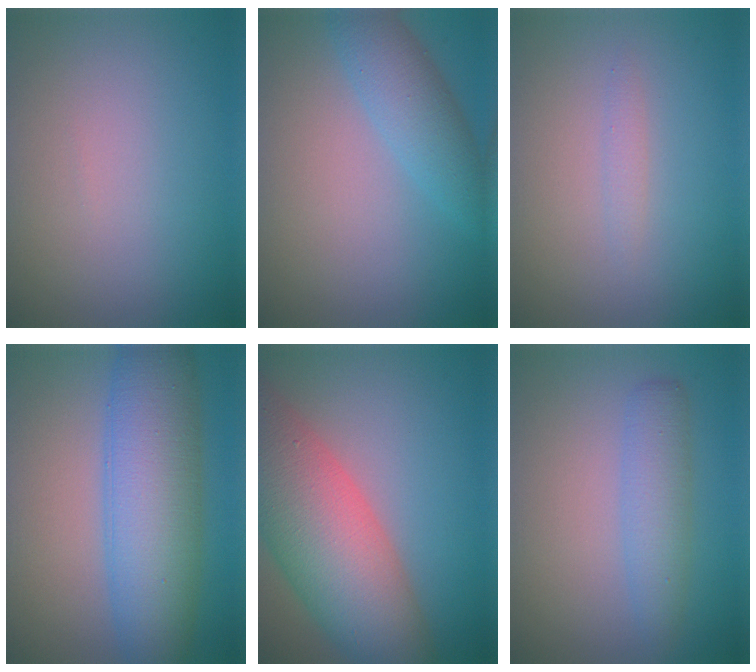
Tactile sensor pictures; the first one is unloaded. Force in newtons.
{"total": 3.9, "press": 3.9, "slide": 0.1}
{"total": 0.8, "press": 0.8, "slide": 0.0}
{"total": 9.5, "press": 9.5, "slide": 0.3}
{"total": 11.5, "press": 11.5, "slide": 0.8}
{"total": 2.9, "press": 2.9, "slide": 0.1}